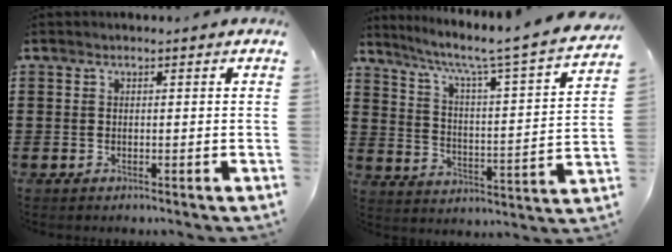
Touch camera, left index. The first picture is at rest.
{"total": 5.5, "force": [4.2, -0.4, 3.4], "torque": [-0.086, -0.044, 0.058]}